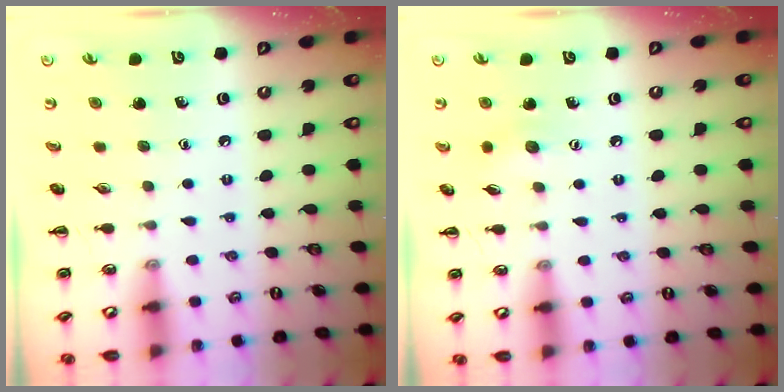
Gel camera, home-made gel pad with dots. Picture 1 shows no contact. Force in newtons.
{"total": 5.6, "press": 5.5, "slide": 1.1}